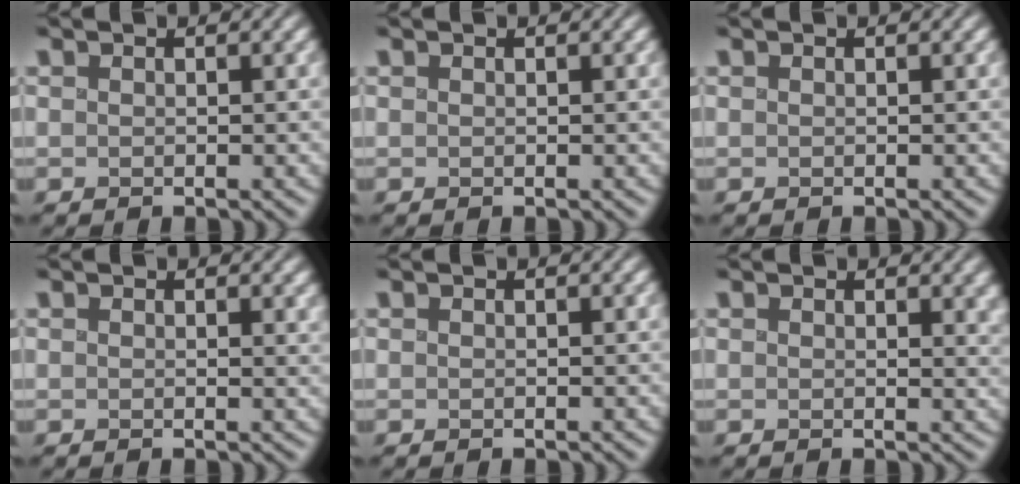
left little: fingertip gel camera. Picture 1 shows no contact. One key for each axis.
{"total": 0.0}
{"total": 0.0}
{"total": 1.3, "fx": 1.1, "fy": 0.4, "fz": 0.6, "tx": -0.003, "ty": 0.002, "tz": 0.020}
{"total": 0.0}
{"total": 3.2, "fx": 2.2, "fy": 1.4, "fz": 1.8, "tx": -0.021, "ty": 0.001, "tz": 0.039}